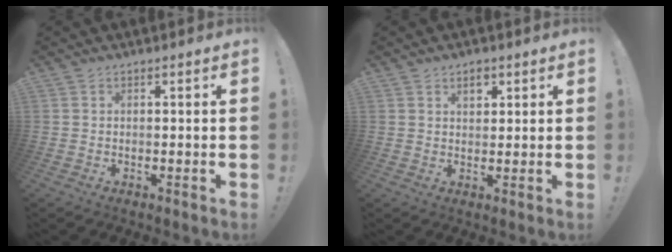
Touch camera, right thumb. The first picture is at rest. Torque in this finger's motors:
{"motor_torque": [0.00, 0.00, 0.01, 0.12, 0.05]}